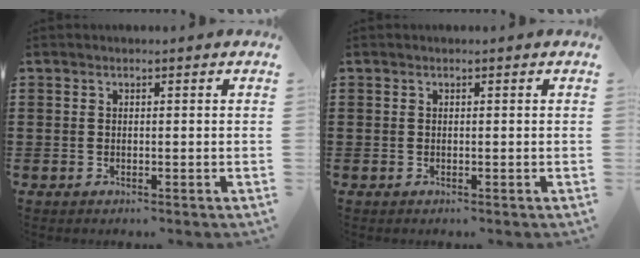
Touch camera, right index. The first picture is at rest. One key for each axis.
{"total": 0.0}